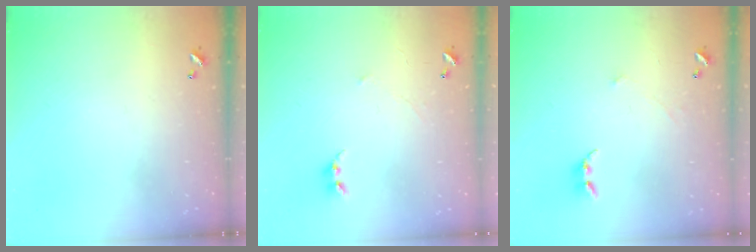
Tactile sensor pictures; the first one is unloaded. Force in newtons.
{"total": 0.9, "press": 0.8, "slide": 0.5}
{"total": 0.7, "press": 0.6, "slide": 0.5}